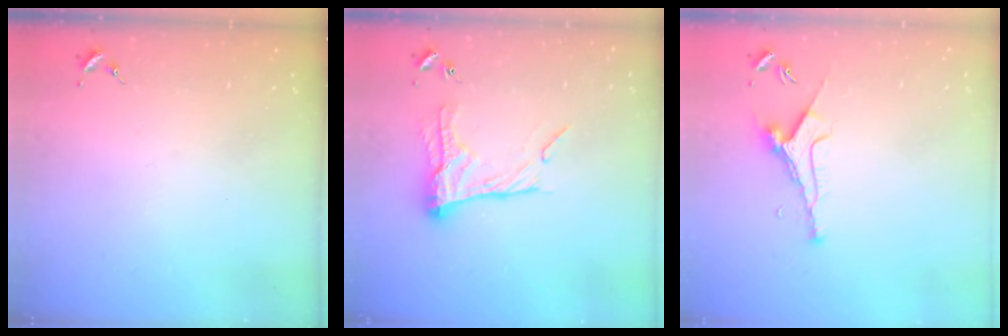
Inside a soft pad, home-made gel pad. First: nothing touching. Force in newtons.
{"total": 16.3, "press": 16.2, "slide": 1.1}
{"total": 5.4, "press": 5.3, "slide": 0.8}